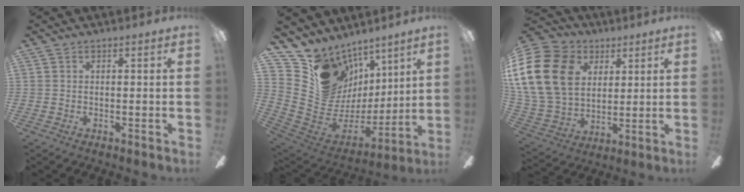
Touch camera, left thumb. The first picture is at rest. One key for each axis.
{"total": 14.0, "fx": 8.5, "fy": 10.9, "fz": 2.2, "tx": -0.064, "ty": -0.074, "tz": 0.181}
{"total": 22.6, "fx": 7.2, "fy": 16.7, "fz": 13.3, "tx": -0.301, "ty": -0.012, "tz": 0.134}